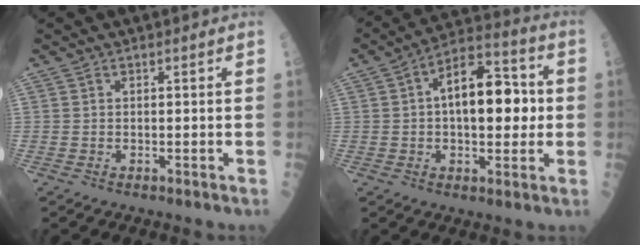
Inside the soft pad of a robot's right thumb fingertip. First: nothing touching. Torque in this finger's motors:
{"motor_torque": [1.63, 1.63, 0.62, -0.51, 0.40]}